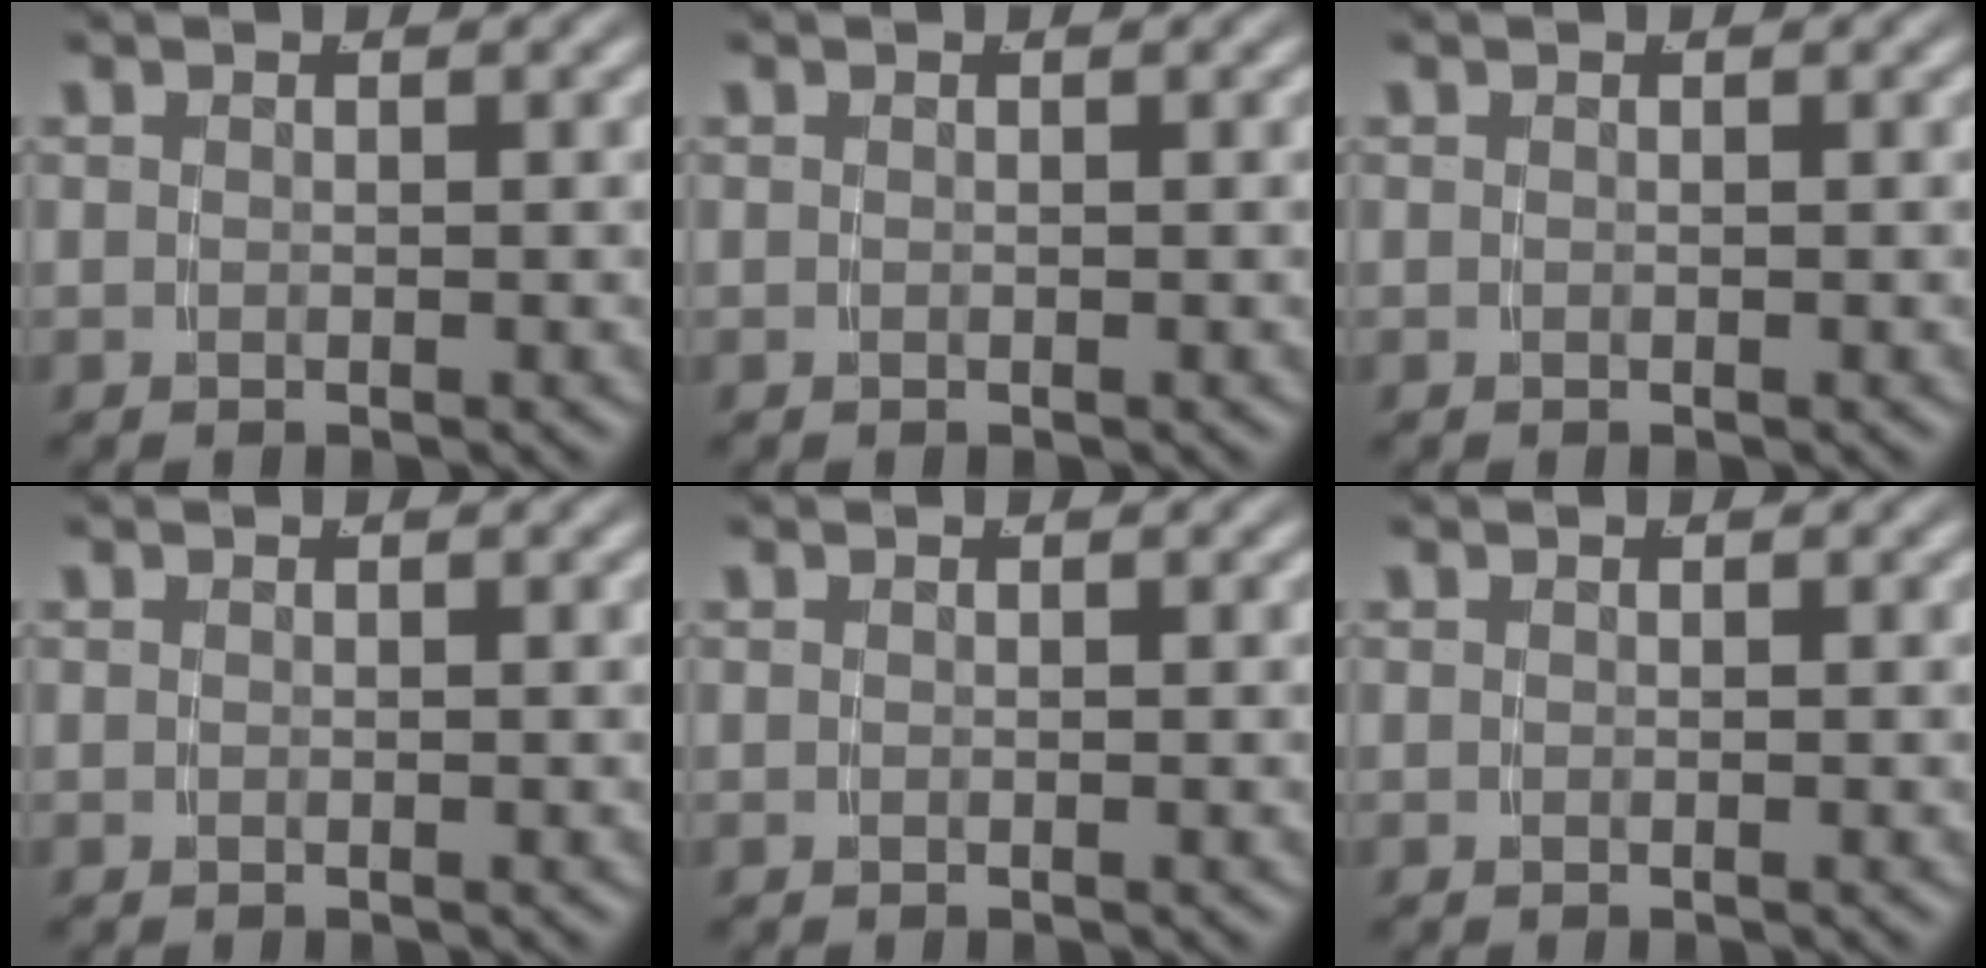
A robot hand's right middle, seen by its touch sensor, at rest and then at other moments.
{"total": 0.0}
{"total": 0.0}
{"total": 0.0}
{"total": 0.0}
{"total": 0.0}